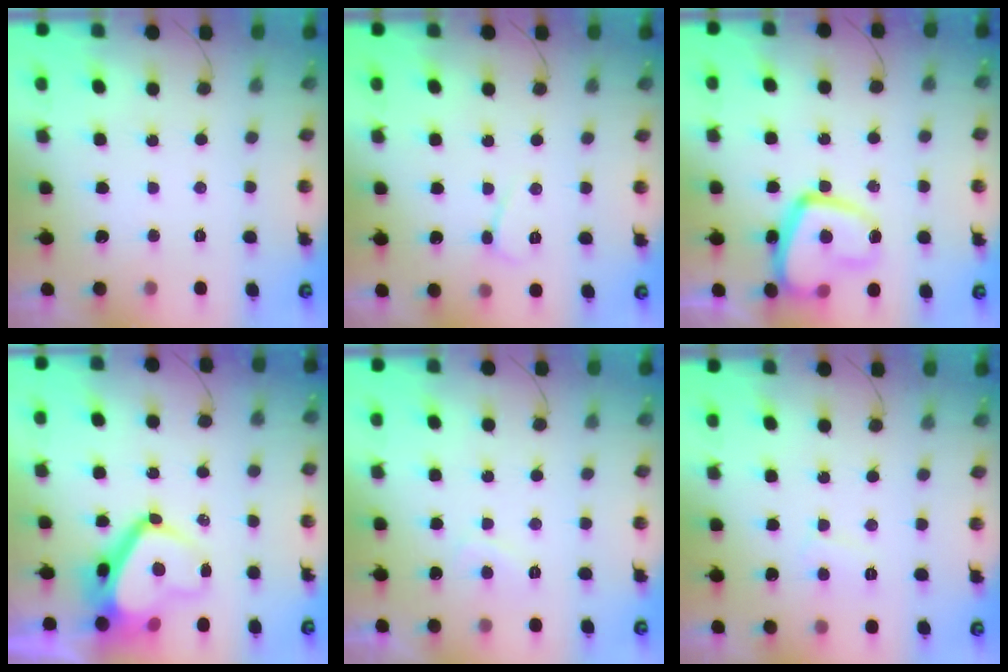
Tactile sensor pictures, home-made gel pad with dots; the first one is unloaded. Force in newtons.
{"total": 4.0, "press": 3.9, "slide": 0.5}
{"total": 16.5, "press": 16.4, "slide": 1.5}
{"total": 11.7, "press": 11.7, "slide": 1.3}
{"total": 1.5, "press": 1.4, "slide": 0.6}
{"total": 4.6, "press": 4.6, "slide": 0.4}